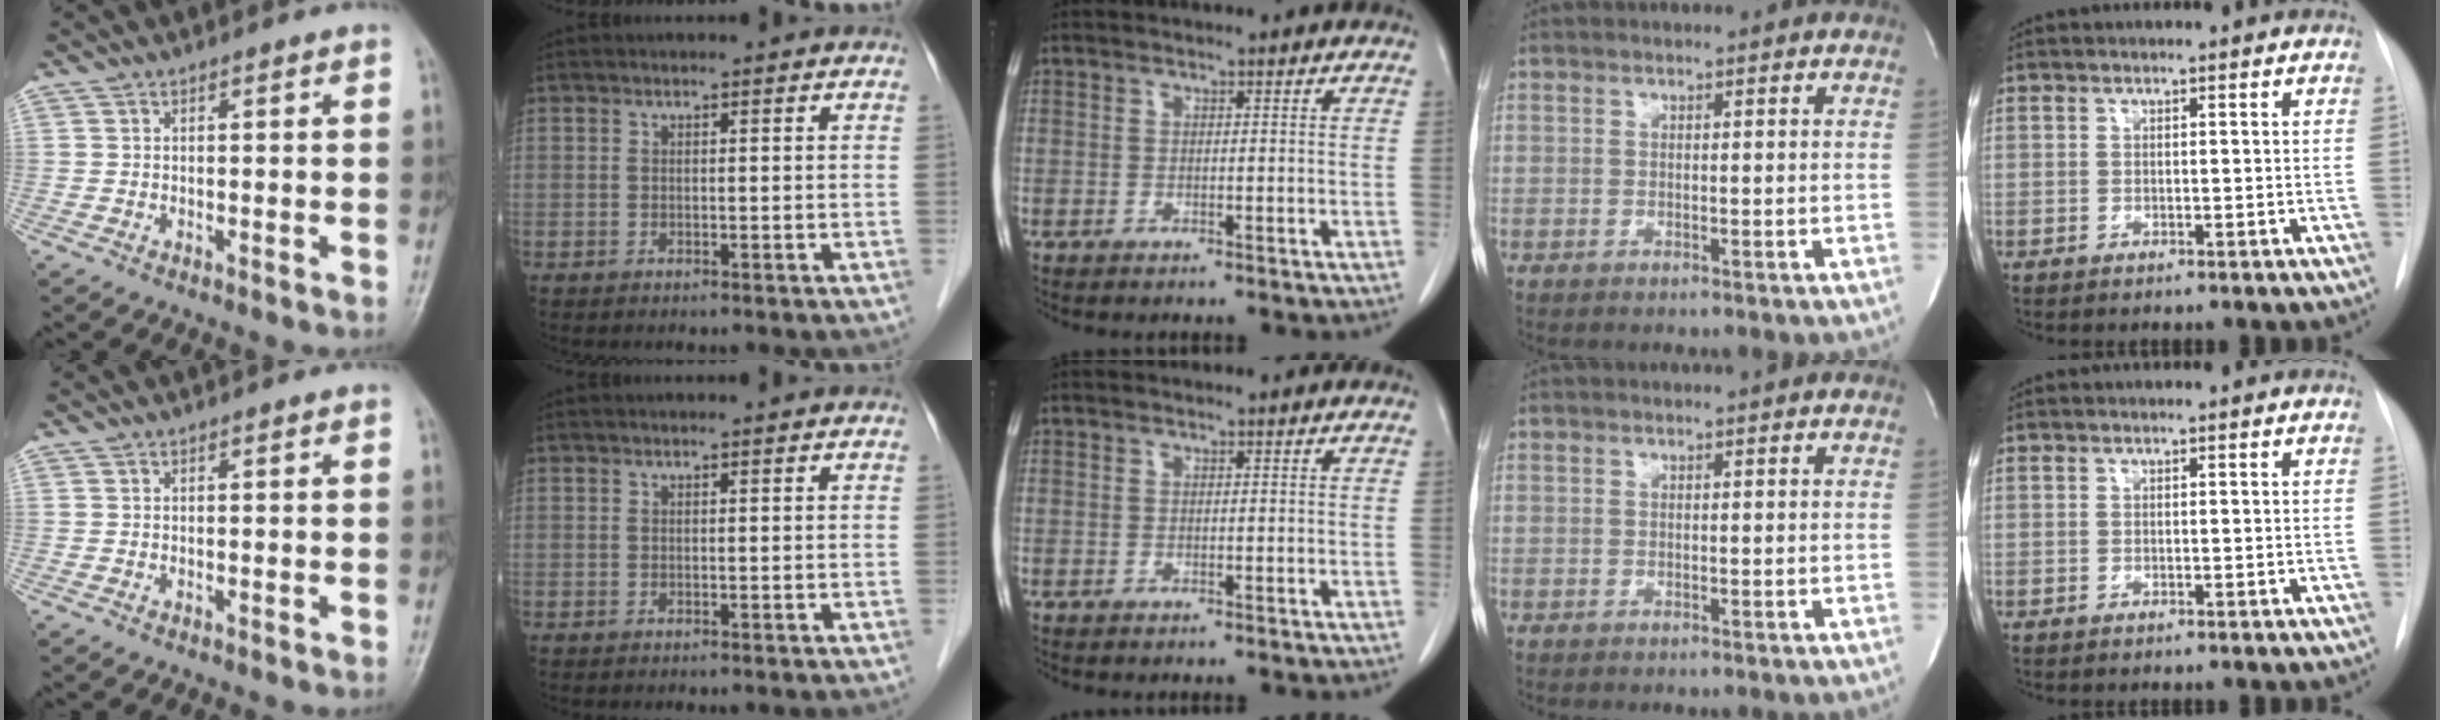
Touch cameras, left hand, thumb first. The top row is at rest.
{}